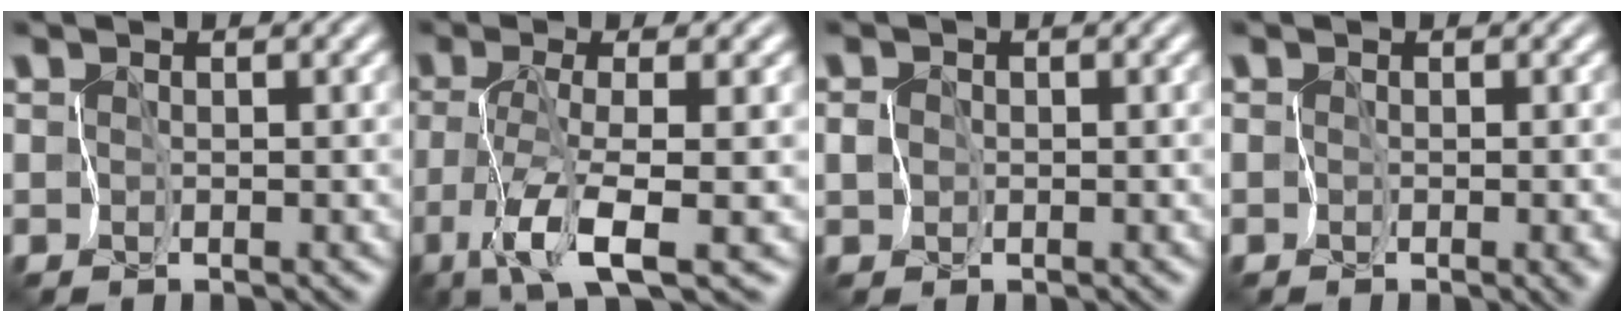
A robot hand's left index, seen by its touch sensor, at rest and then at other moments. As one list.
[{"total": 5.4, "force": [-2.1, 0.3, 5.0], "torque": [-0.103, -0.007, -0.039]}, {"total": 2.0, "force": [0.2, 1.9, 0.7], "torque": [0.004, 0.021, -0.023]}, {"total": 1.5, "force": [-0.6, 0.7, 1.2], "torque": [-0.012, -0.010, -0.010]}]